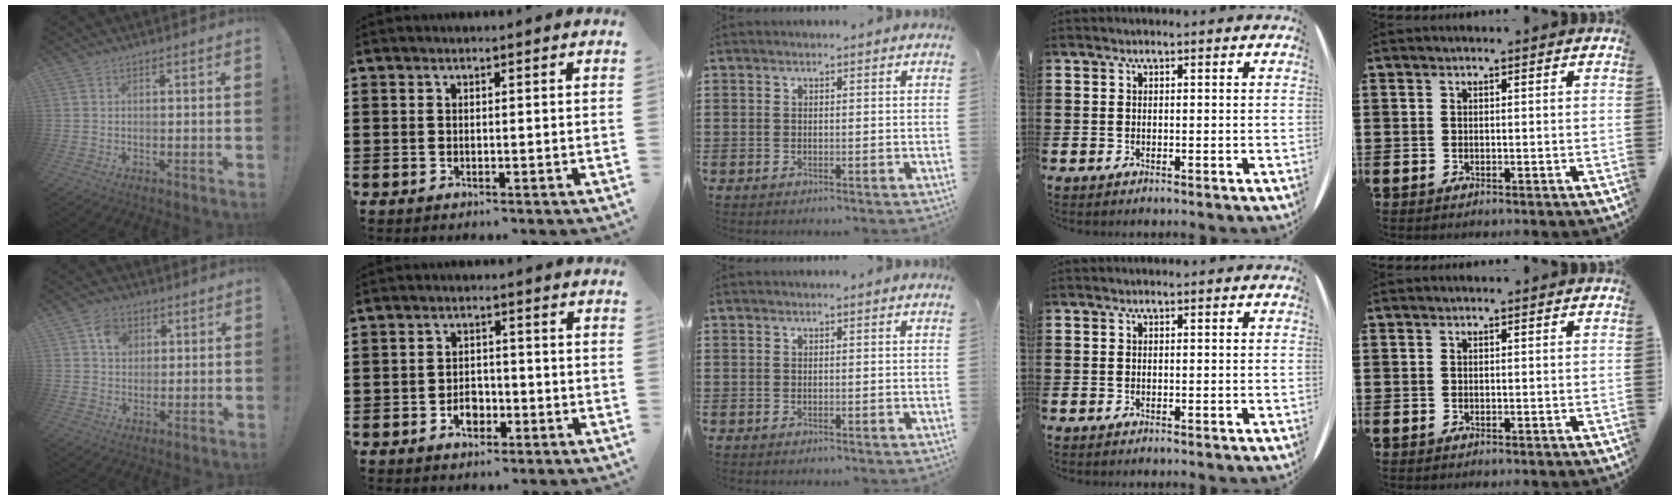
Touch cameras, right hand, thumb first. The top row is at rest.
{"thumb": {"total": 6.8, "force": [2.7, 5.5, 2.8], "torque": [-0.037, -0.004, 0.050]}, "index": {"total": 3.4, "force": [-1.5, 2.4, 1.9], "torque": [-0.030, 0.000, -0.031]}}